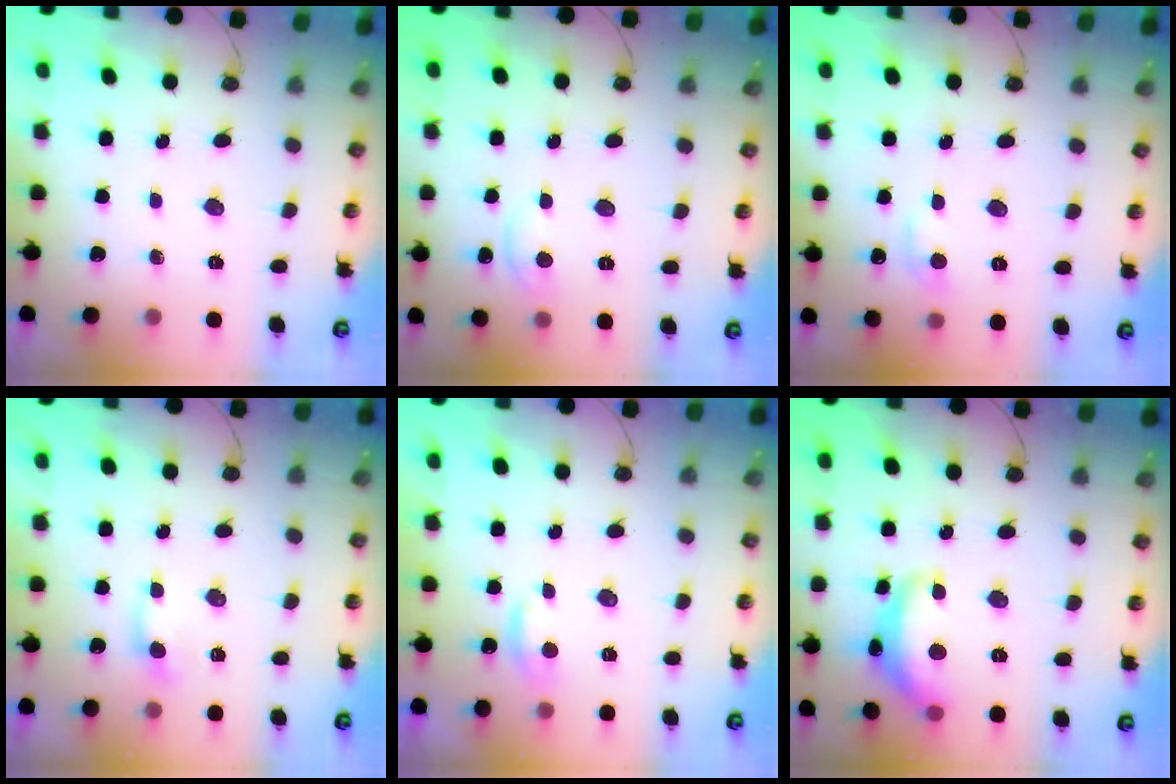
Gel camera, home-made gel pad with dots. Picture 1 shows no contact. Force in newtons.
{"total": 1.6, "press": 1.5, "slide": 0.3}
{"total": 0.8, "press": 0.2, "slide": 0.8}
{"total": 0.8, "press": 0.6, "slide": 0.5}
{"total": 1.0, "press": 0.8, "slide": 0.5}
{"total": 8.4, "press": 8.3, "slide": 0.8}